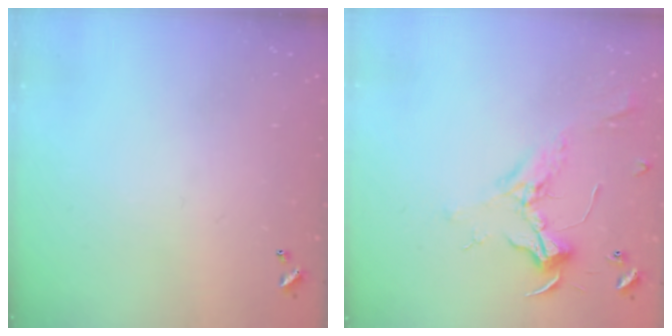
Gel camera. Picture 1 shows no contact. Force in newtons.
{"total": 2.3, "press": 2.2, "slide": 0.7}